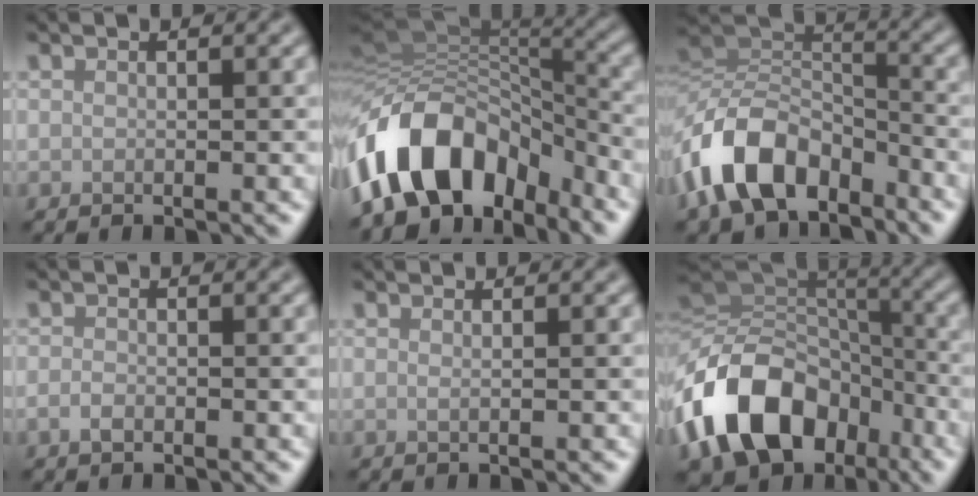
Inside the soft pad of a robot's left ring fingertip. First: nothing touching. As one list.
[{"total": 11.8, "force": [-7.0, 6.9, 6.6], "torque": [-0.114, 0.025, -0.135]}, {"total": 10.0, "force": [-5.9, 5.9, 5.5], "torque": [-0.102, 0.004, -0.124]}, {"total": 1.1, "force": [-0.6, 0.6, 0.8], "torque": [-0.015, 0.000, -0.013]}, {"total": 0.6, "force": [0.2, 0.2, 0.6], "torque": [-0.005, -0.001, 0.000]}, {"total": 14.5, "force": [-6.6, 10.0, 8.1], "torque": [-0.166, -0.004, -0.119]}]